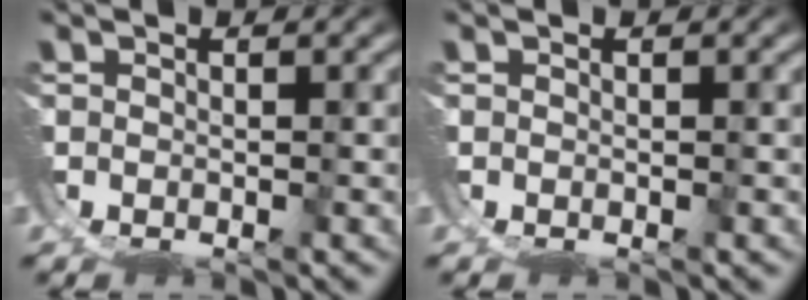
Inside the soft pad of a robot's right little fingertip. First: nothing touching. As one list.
[{"total": 0.0}]